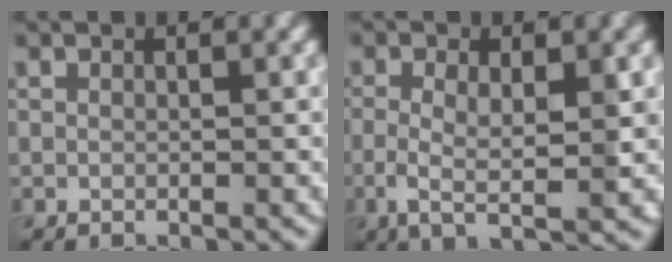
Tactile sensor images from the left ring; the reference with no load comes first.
{"total": 4.1, "force": [-0.2, 1.3, 3.9], "torque": [-0.077, -0.005, -0.006]}